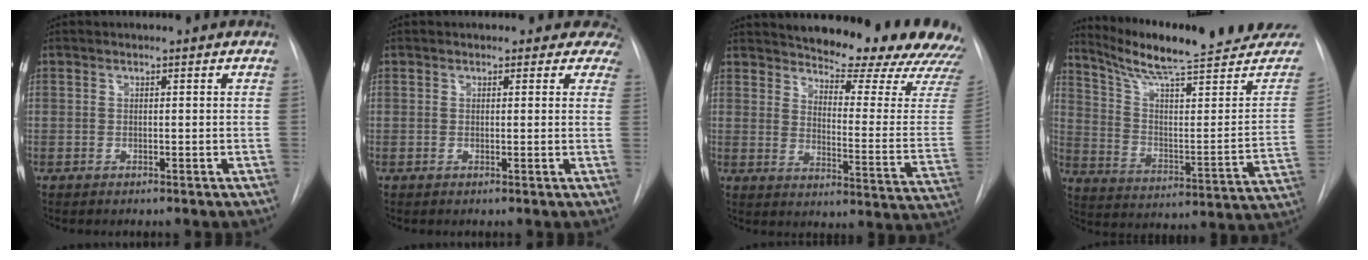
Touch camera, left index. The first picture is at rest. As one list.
[{"total": 4.8, "force": [4.0, 2.7, 0.1], "torque": [0.033, -0.006, 0.015]}, {"total": 22.6, "force": [20.3, 3.8, 9.0], "torque": [-0.121, -0.094, 0.236]}, {"total": 24.9, "force": [21.8, 1.9, 11.8], "torque": [-0.177, -0.064, 0.301]}]